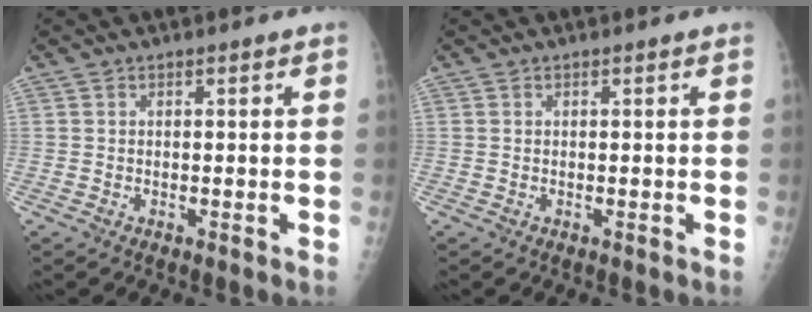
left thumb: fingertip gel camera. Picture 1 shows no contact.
{"total": 0.0}